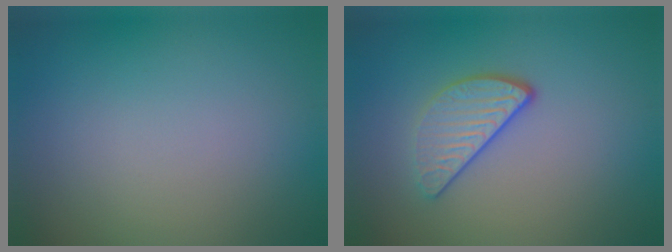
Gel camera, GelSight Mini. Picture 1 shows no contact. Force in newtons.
{"total": 3.0, "press": 2.5, "slide": 1.6}